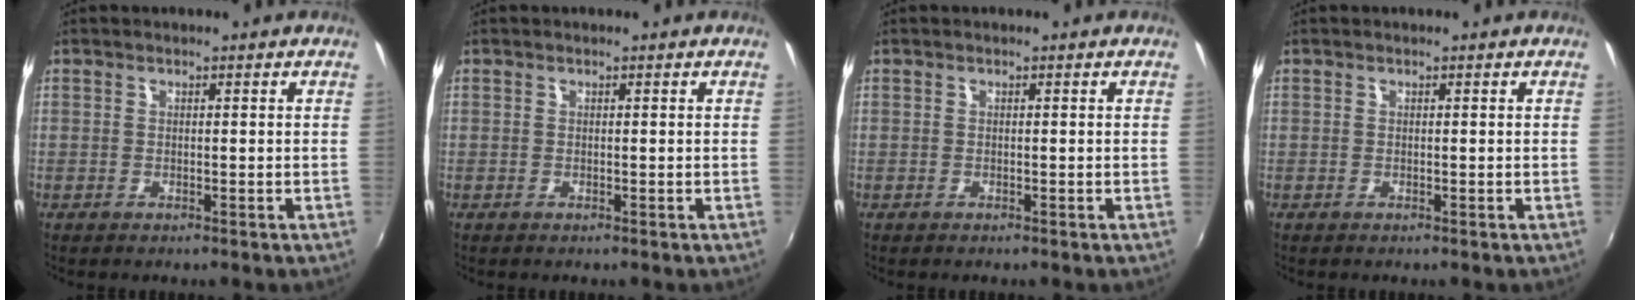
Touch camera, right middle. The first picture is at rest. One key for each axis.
{"total": 0.0}
{"total": 0.0}
{"total": 0.0}